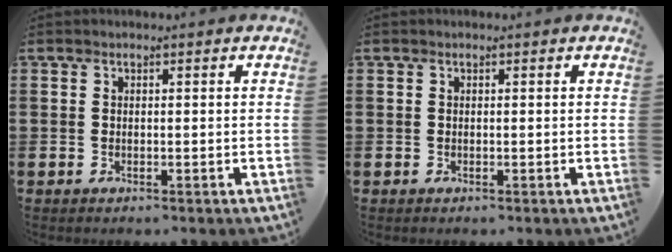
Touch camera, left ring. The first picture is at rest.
{"total": 0.0}